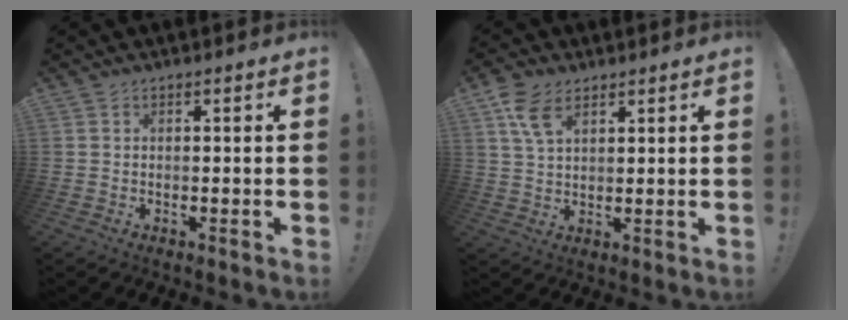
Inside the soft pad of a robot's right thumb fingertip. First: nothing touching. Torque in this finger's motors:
{"motor_torque": [-0.69, 1.22, 0.65, 0.59, 0.39]}